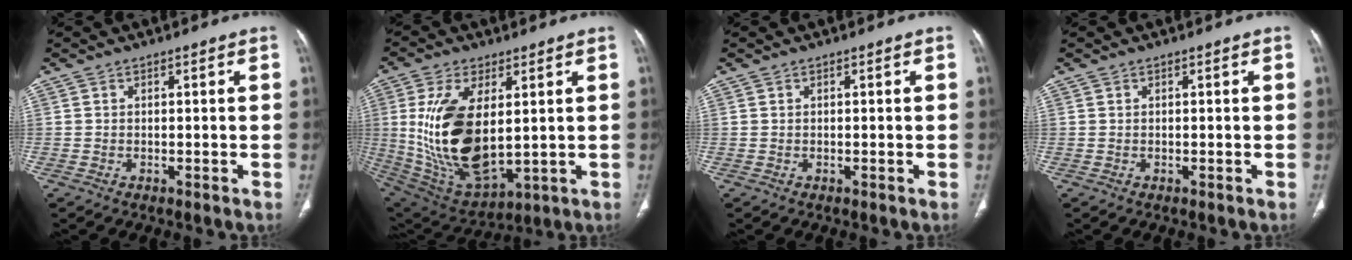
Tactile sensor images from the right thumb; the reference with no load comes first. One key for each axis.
{"total": 19.5, "fx": 2.2, "fy": 9.8, "fz": 16.7, "tx": -0.329, "ty": -0.021, "tz": 0.064}
{"total": 0.0}
{"total": 0.0}